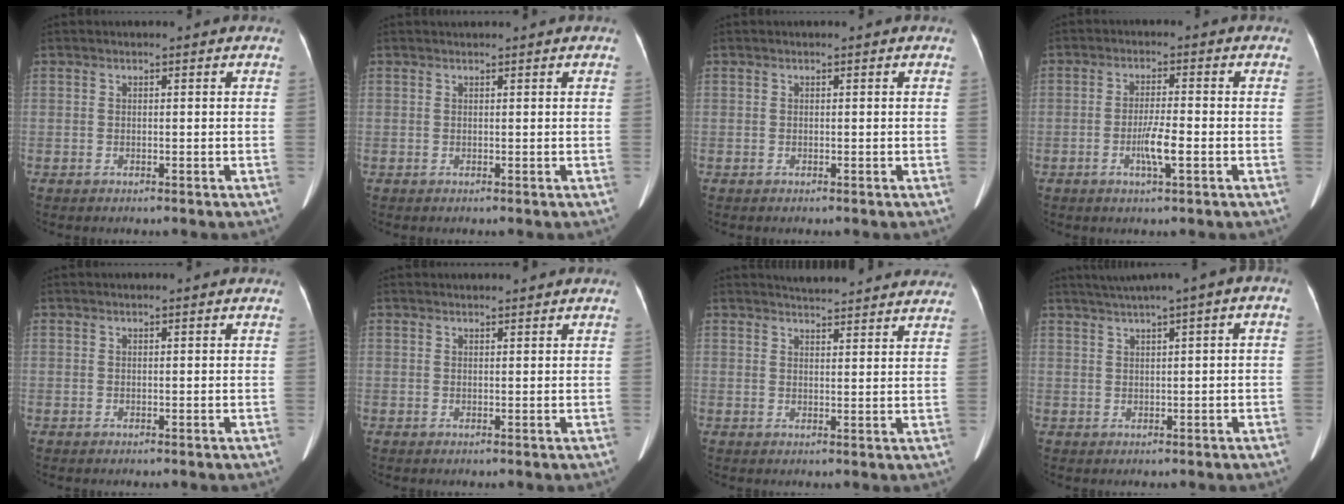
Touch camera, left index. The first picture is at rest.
{"total": 1.3, "force": [1.2, -0.1, 0.4], "torque": [-0.005, 0.020, 0.025]}
{"total": 0.0}
{"total": 4.4, "force": [-1.9, 0.2, 4.0], "torque": [-0.078, -0.008, -0.033]}
{"total": 0.0}
{"total": 2.3, "force": [2.1, 0.3, 0.7], "torque": [-0.009, 0.015, 0.031]}
{"total": 12.3, "force": [11.7, 1.5, 3.8], "torque": [-0.043, 0.012, 0.133]}
{"total": 5.9, "force": [2.3, 0.2, 5.4], "torque": [-0.093, 0.028, 0.039]}